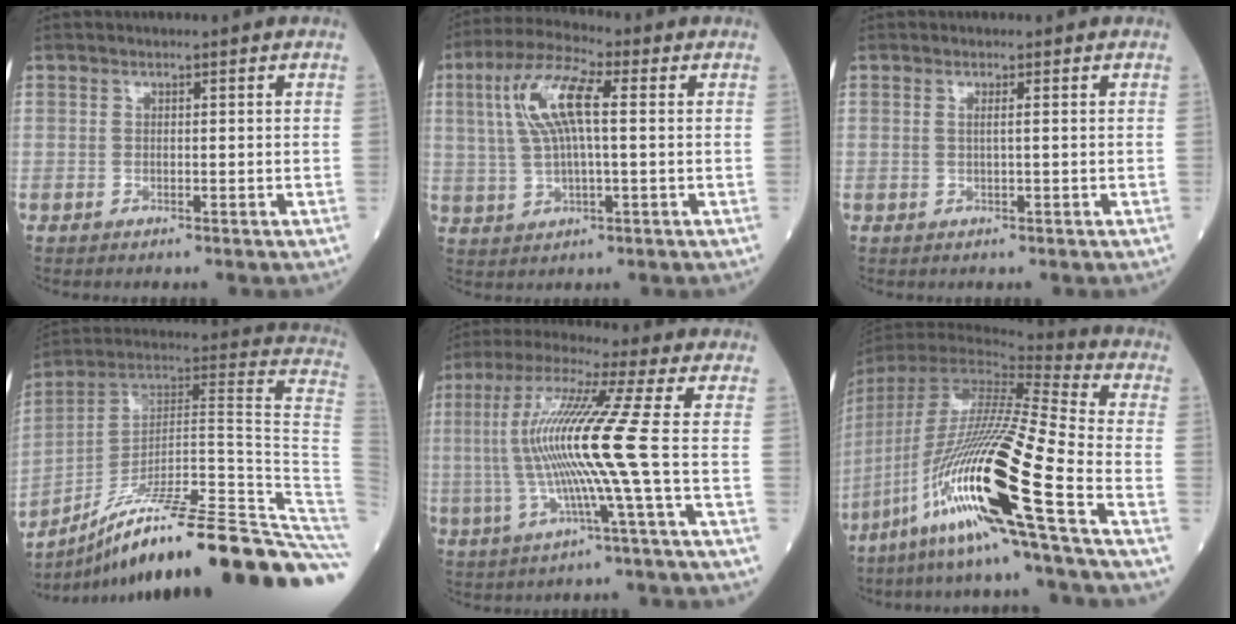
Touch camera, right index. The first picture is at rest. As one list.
[{"total": 10.1, "force": [2.1, 2.1, 9.6], "torque": [-0.205, 0.020, 0.041]}, {"total": 0.7, "force": [0.1, -0.2, 0.7], "torque": [-0.017, -0.001, 0.002]}, {"total": 32.2, "force": [-22.2, 1.2, 23.4], "torque": [-0.206, 0.019, -0.331]}, {"total": 13.5, "force": [-0.9, -2.2, 13.3], "torque": [-0.269, 0.000, -0.024]}, {"total": 24.9, "force": [-11.2, -1.0, 22.2], "torque": [-0.444, -0.050, -0.217]}]